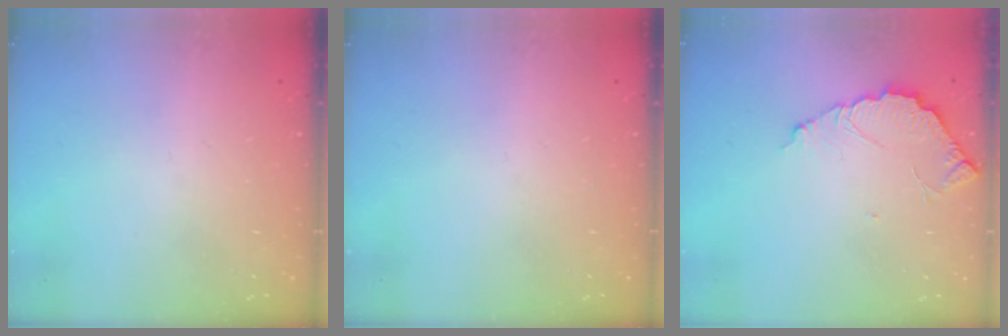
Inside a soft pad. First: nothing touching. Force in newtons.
{"total": 0.0}
{"total": 4.3, "press": 4.3, "slide": 0.2}